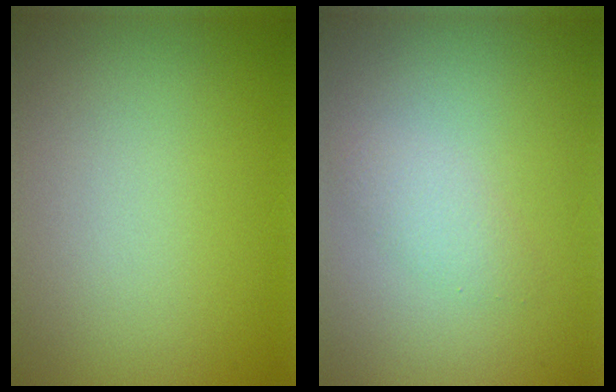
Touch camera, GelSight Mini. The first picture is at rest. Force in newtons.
{"total": 1.6, "press": 1.6, "slide": 0.1}